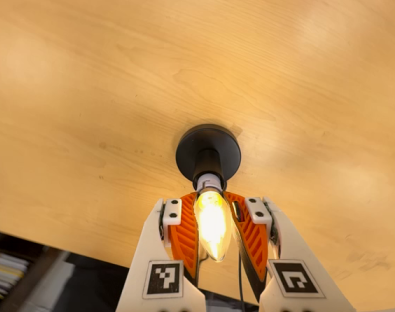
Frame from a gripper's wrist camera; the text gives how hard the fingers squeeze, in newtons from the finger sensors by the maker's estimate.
{"total": 22.1, "left": 25.6, "right": 18.6}